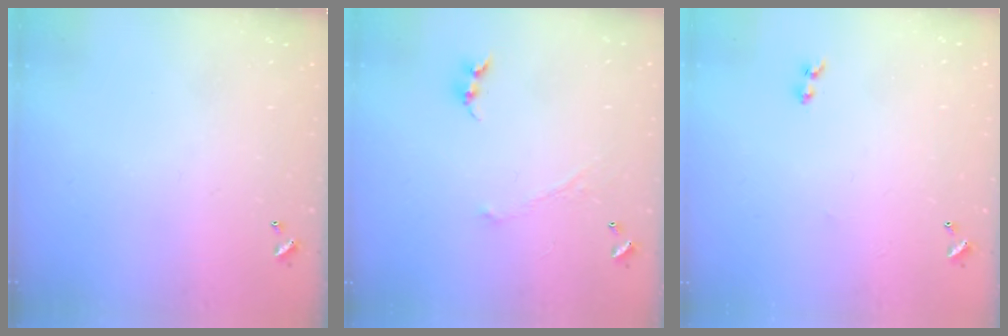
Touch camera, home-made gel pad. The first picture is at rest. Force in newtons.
{"total": 1.0, "press": 0.9, "slide": 0.4}
{"total": 1.9, "press": 1.7, "slide": 0.9}